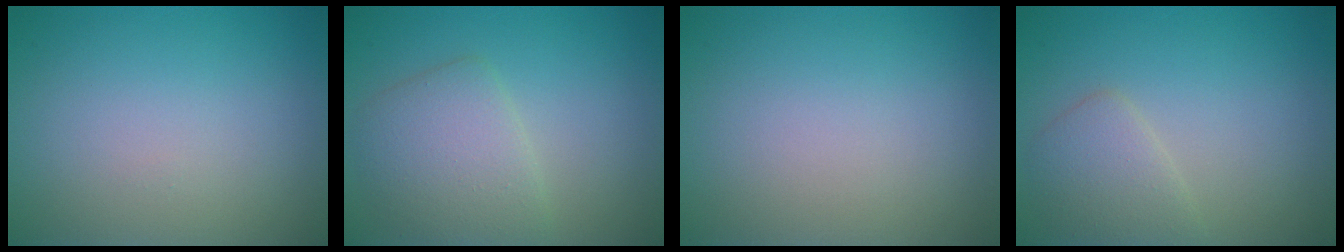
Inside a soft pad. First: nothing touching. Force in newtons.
{"total": 4.0, "press": 4.0, "slide": 0.0}
{"total": 0.0}
{"total": 2.5, "press": 2.5, "slide": 0.2}